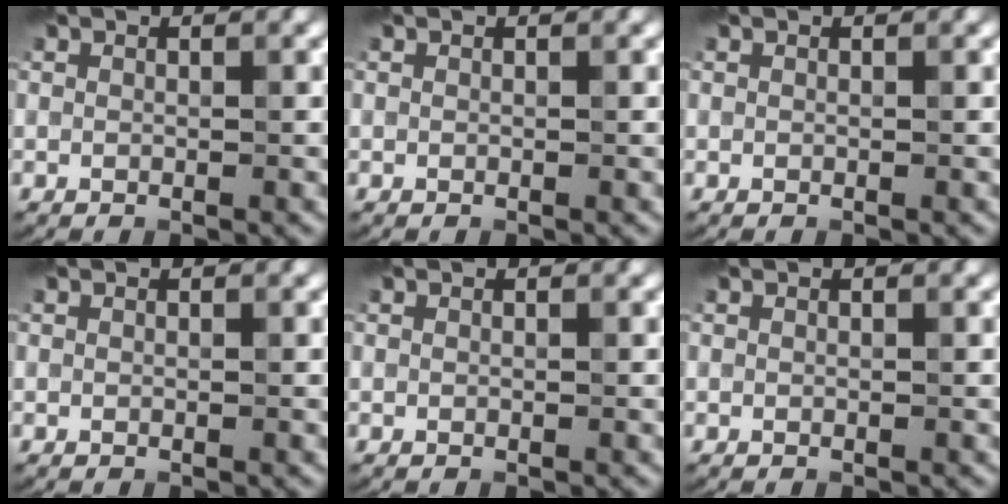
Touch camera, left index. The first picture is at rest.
{"total": 0.0}
{"total": 0.0}
{"total": 0.0}
{"total": 0.0}
{"total": 0.0}